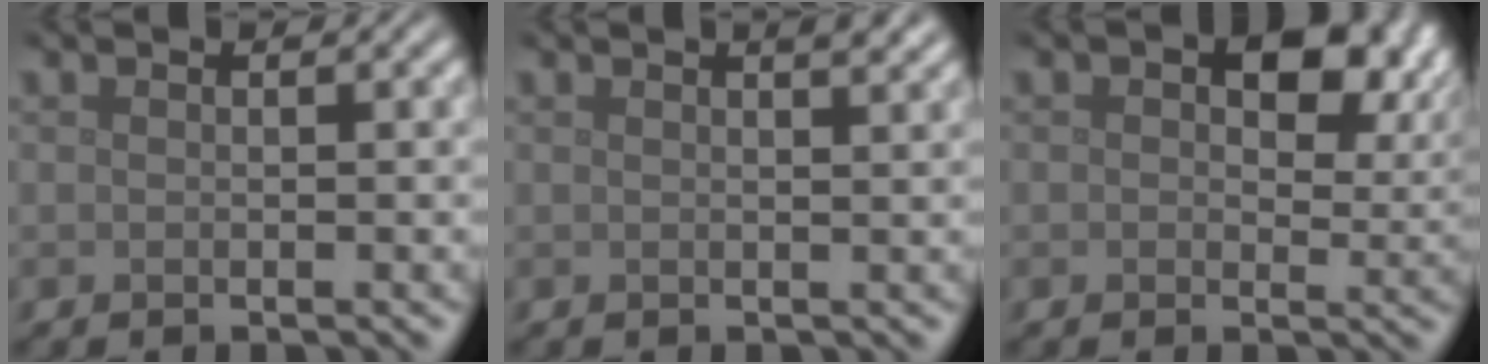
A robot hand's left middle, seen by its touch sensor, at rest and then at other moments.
{"total": 1.9, "force": [1.3, 0.5, 1.3], "torque": [-0.007, 0.003, 0.013]}
{"total": 6.7, "force": [2.3, 3.9, 4.9], "torque": [-0.061, -0.003, 0.028]}